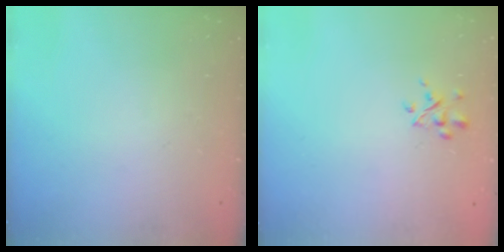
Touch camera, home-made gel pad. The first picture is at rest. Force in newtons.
{"total": 3.0, "press": 2.8, "slide": 1.1}